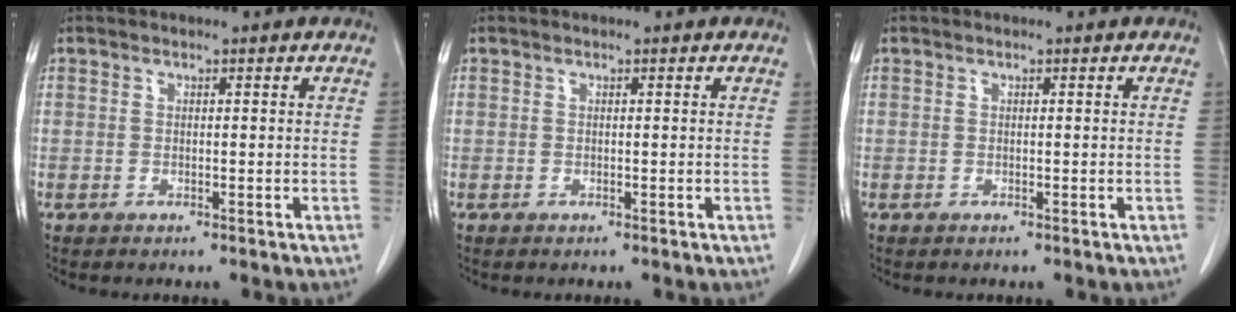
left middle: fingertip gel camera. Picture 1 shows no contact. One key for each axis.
{"total": 0.0}
{"total": 0.0}